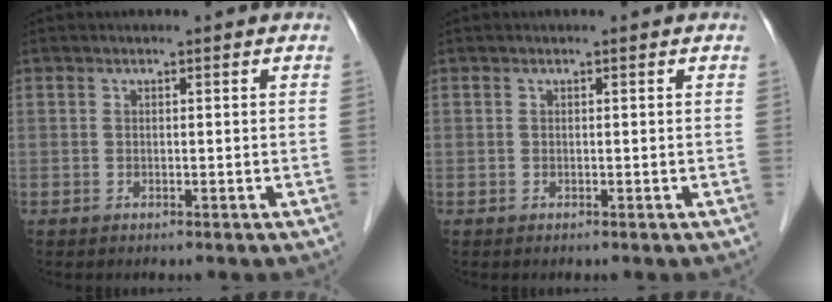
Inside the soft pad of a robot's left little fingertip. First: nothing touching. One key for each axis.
{"total": 0.0}